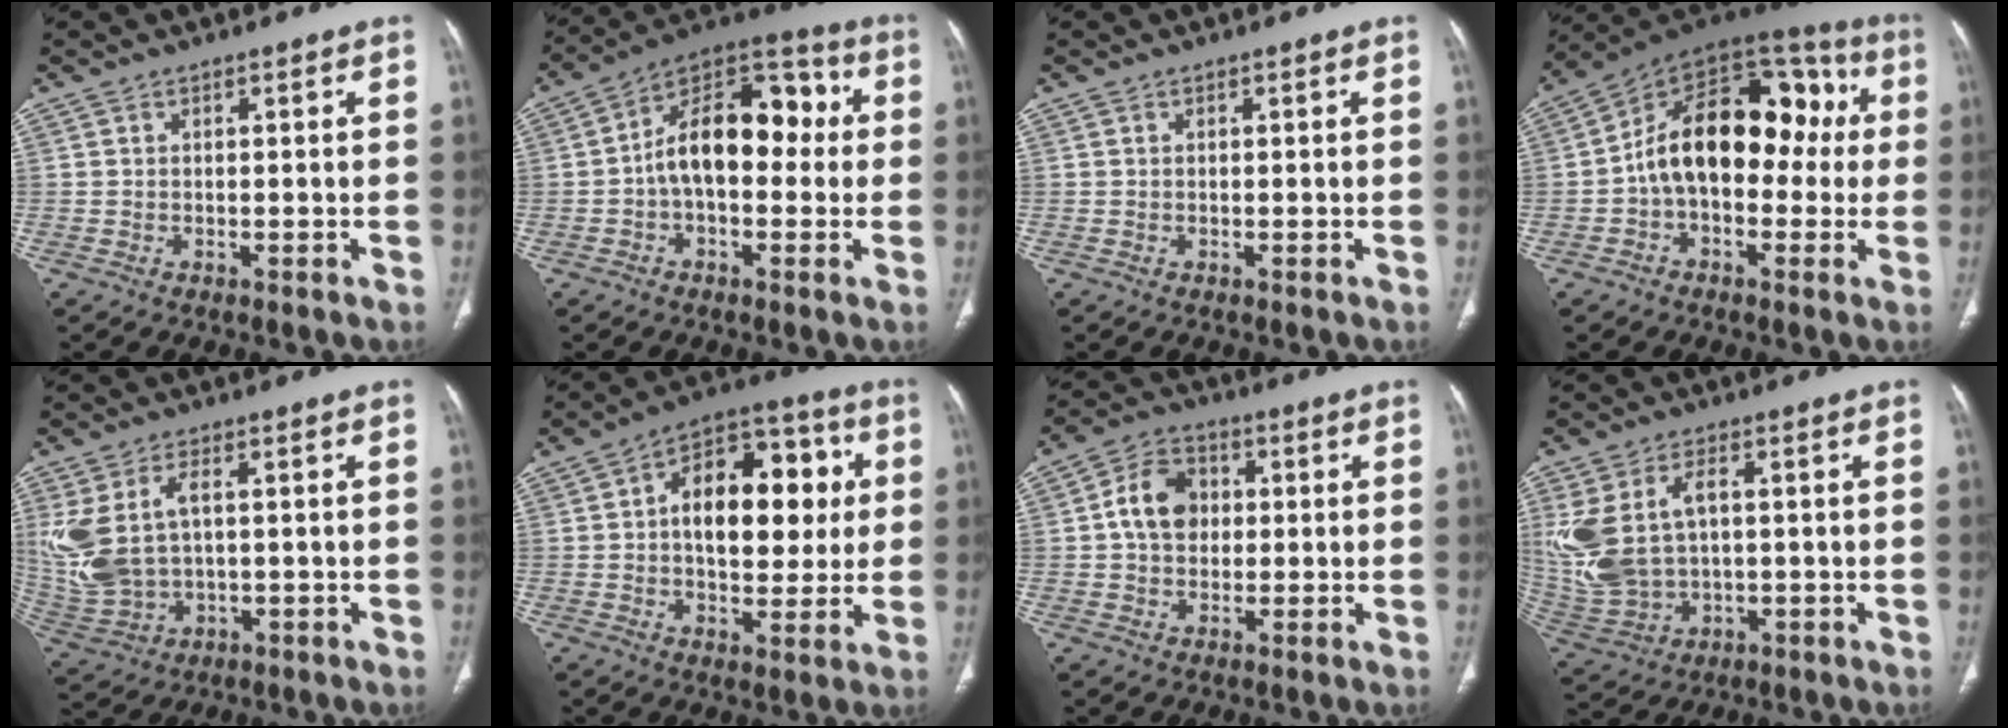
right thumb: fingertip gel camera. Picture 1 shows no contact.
{"total": 16.6, "force": [0.5, 9.9, 13.3], "torque": [-0.179, 0.051, -0.006]}
{"total": 0.0}
{"total": 20.7, "force": [0.6, 12.9, 16.2], "torque": [-0.213, 0.059, -0.005]}
{"total": 12.7, "force": [1.8, 7.7, 10.0], "torque": [-0.234, 0.002, 0.053]}
{"total": 18.2, "force": [2.4, 10.9, 14.4], "torque": [-0.169, 0.023, 0.032]}
{"total": 9.0, "force": [0.9, 7.0, 5.6], "torque": [-0.078, 0.017, 0.008]}
{"total": 15.0, "force": [1.9, 9.4, 11.5], "torque": [-0.268, 0.005, 0.056]}